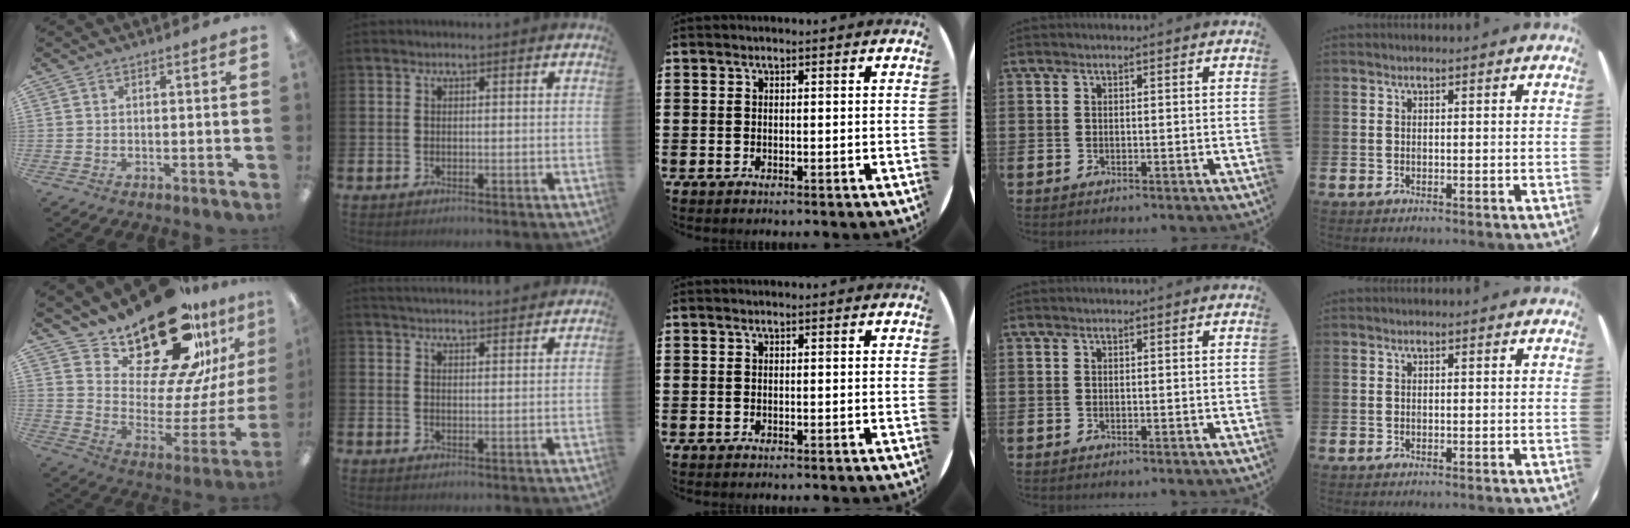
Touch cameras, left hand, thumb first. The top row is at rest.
{"thumb": {"total": 27.2, "force": [20.5, 10.0, 14.8], "torque": [-0.224, -0.145, 0.354]}, "index": {"total": 3.4, "force": [3.4, 0.0, 0.2], "torque": [-0.010, -0.018, 0.062]}}